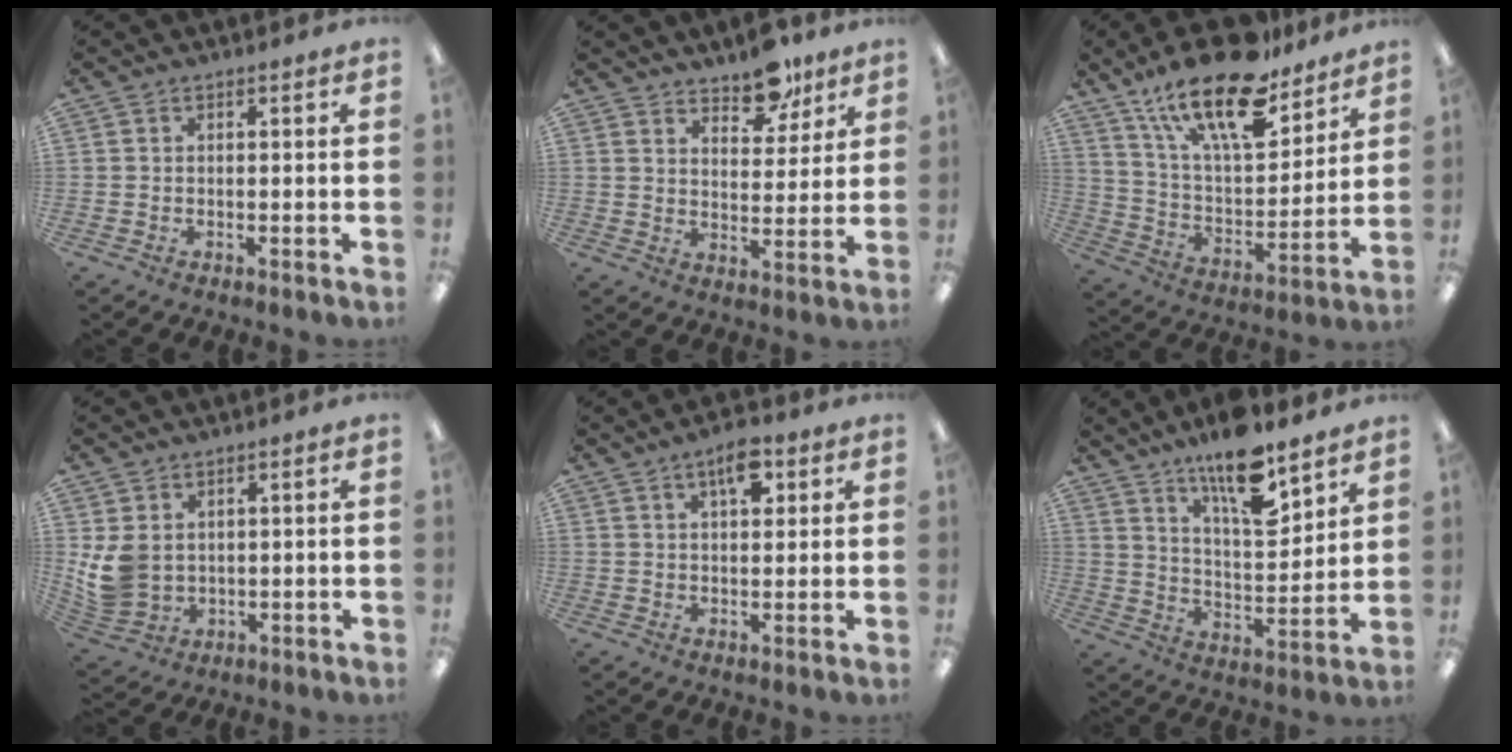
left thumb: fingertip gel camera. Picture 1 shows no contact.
{"total": 9.3, "force": [7.5, 4.4, 3.6], "torque": [-0.029, -0.049, 0.130]}
{"total": 22.4, "force": [15.4, 8.6, 13.8], "torque": [-0.237, -0.089, 0.268]}
{"total": 7.8, "force": [1.9, 6.1, 4.3], "torque": [-0.110, -0.004, 0.042]}
{"total": 7.0, "force": [3.6, 3.1, 5.1], "torque": [-0.066, -0.010, 0.056]}
{"total": 15.3, "force": [11.3, 4.5, 9.1], "torque": [-0.149, -0.073, 0.190]}